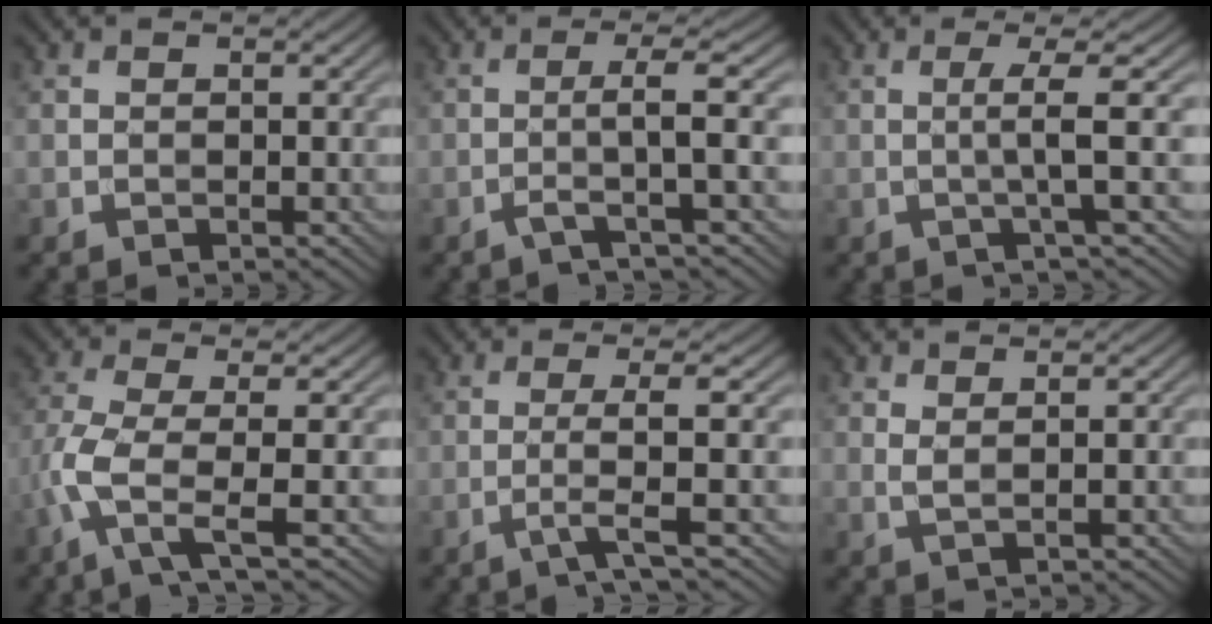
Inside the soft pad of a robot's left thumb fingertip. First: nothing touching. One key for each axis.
{"total": 4.2, "fx": -1.1, "fy": -0.1, "fz": 4.0, "tx": -0.064, "ty": 0.016, "tz": -0.040}
{"total": 4.1, "fx": 0.1, "fy": 0.0, "fz": 4.1, "tx": -0.074, "ty": 0.012, "tz": -0.010}
{"total": 6.5, "fx": -2.0, "fy": 1.4, "fz": 6.0, "tx": -0.128, "ty": 0.001, "tz": -0.058}
{"total": 3.8, "fx": -0.9, "fy": 0.1, "fz": 3.7, "tx": -0.062, "ty": 0.012, "tz": -0.035}
{"total": 1.8, "fx": 1.0, "fy": 0.4, "fz": 1.4, "tx": -0.030, "ty": 0.003, "tz": 0.016}